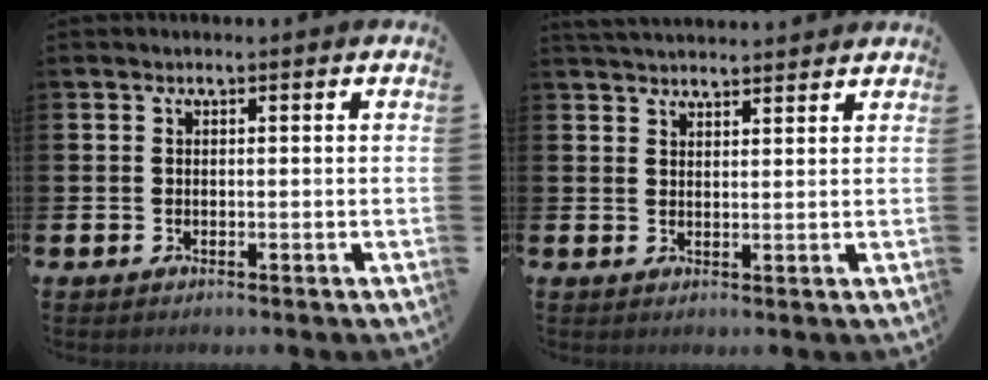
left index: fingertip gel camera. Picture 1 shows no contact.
{"total": 3.0, "force": [3.0, 0.3, 0.3], "torque": [-0.006, -0.015, 0.055]}